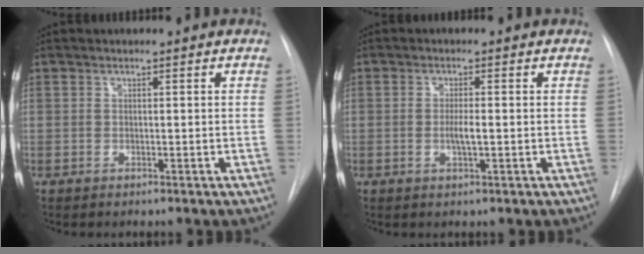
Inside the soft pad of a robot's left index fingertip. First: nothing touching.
{"total": 2.3, "force": [-0.3, 0.2, 2.3], "torque": [-0.044, -0.004, -0.007]}